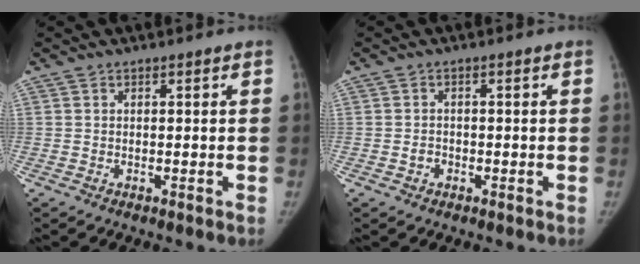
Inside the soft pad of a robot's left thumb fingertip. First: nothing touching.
{"total": 1.7, "force": [-0.9, 1.4, 0.4], "torque": [-0.003, 0.010, -0.016]}